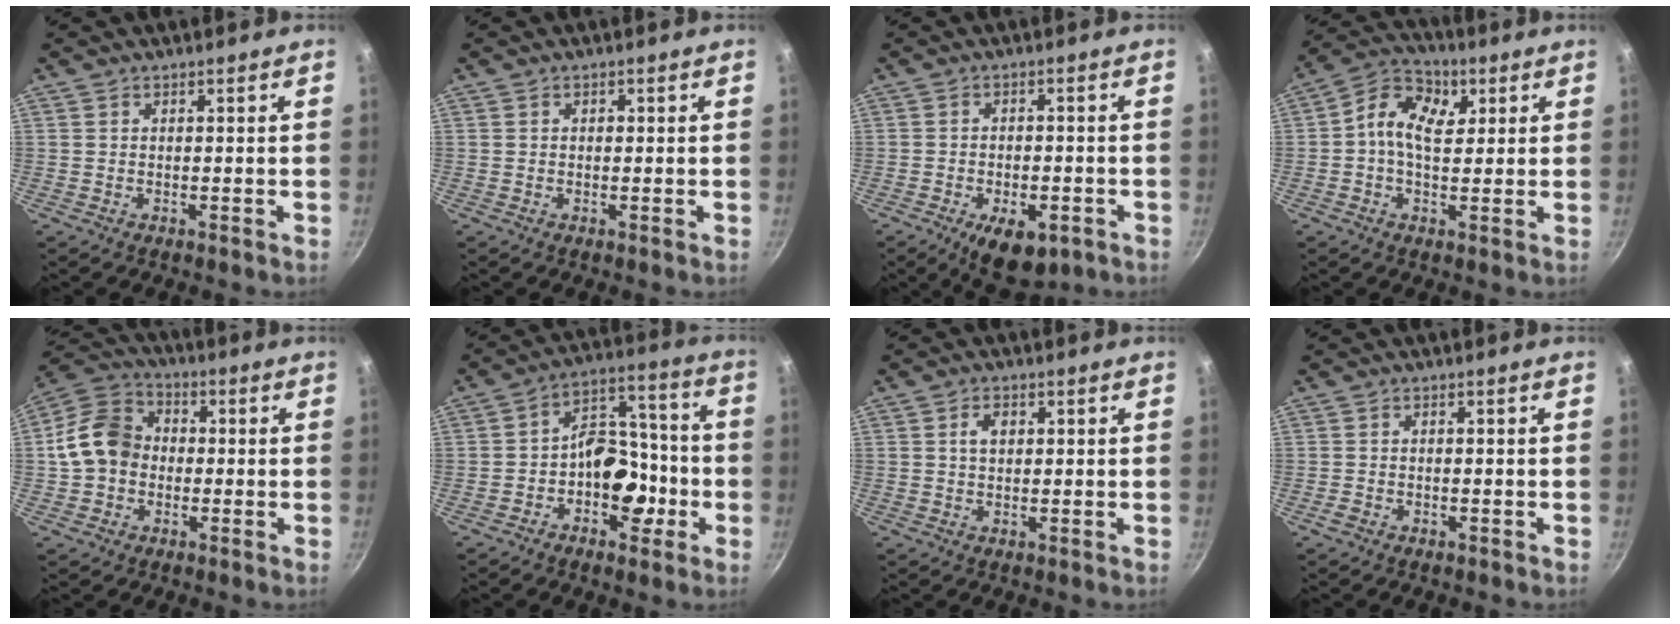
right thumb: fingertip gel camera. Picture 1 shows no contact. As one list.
[{"total": 0.6, "force": [0.1, 0.5, 0.2], "torque": [-0.001, 0.004, 0.002]}, {"total": 9.4, "force": [-4.3, 4.8, 6.9], "torque": [-0.082, 0.011, -0.053]}, {"total": 9.2, "force": [2.0, 6.3, 6.5], "torque": [-0.095, 0.008, 0.015]}, {"total": 11.3, "force": [-0.6, 9.3, 6.5], "torque": [-0.089, 0.028, -0.030]}, {"total": 12.8, "force": [-3.6, 8.7, 8.6], "torque": [-0.071, 0.062, -0.064]}, {"total": 2.9, "force": [0.7, 2.0, 2.0], "torque": [-0.024, 0.002, 0.012]}, {"total": 1.3, "force": [-0.7, 0.8, 0.7], "torque": [-0.018, 0.007, -0.014]}]